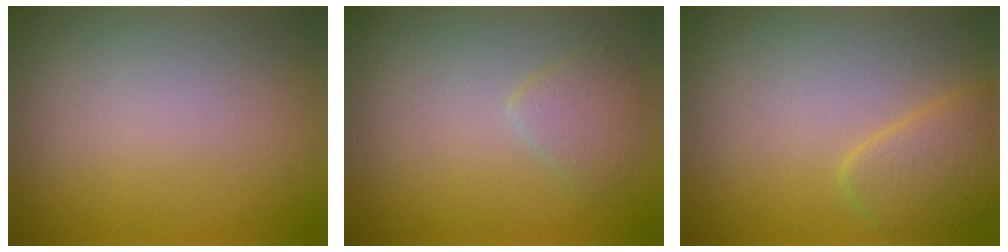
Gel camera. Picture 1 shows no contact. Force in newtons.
{"total": 1.8, "press": 1.8, "slide": 0.1}
{"total": 2.9, "press": 2.9, "slide": 0.2}